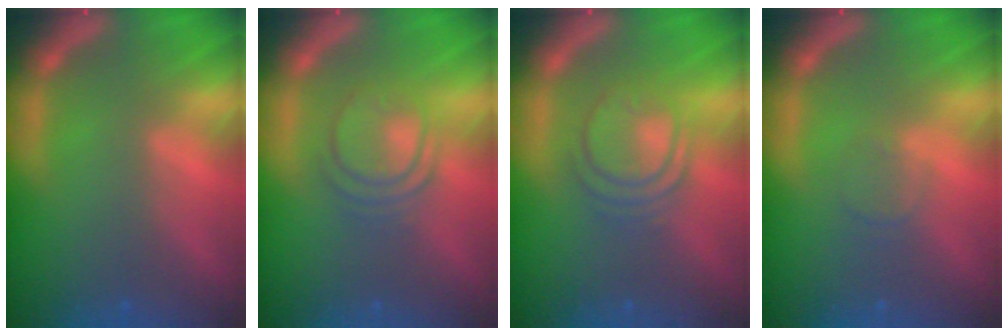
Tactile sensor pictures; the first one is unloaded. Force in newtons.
{"total": 4.5}
{"total": 5.0}
{"total": 1.4}